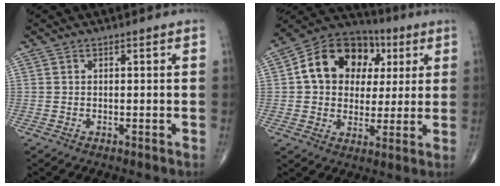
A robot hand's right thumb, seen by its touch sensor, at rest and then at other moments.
{"total": 16.5, "force": [3.8, 12.8, 9.8], "torque": [-0.128, 0.016, 0.057]}